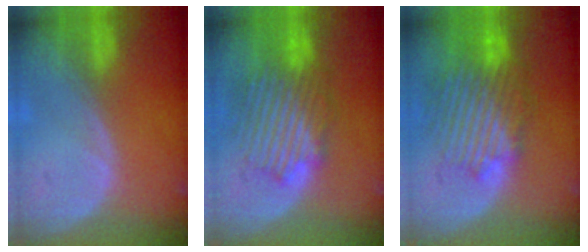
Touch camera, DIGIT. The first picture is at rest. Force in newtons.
{"total": 8.9, "press": 8.8, "slide": 1.5}
{"total": 10.2, "press": 9.7, "slide": 3.0}